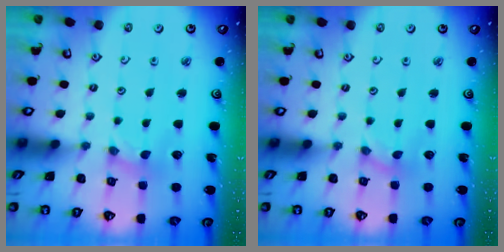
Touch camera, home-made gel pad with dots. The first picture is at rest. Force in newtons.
{"total": 0.0}